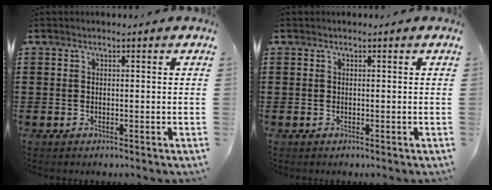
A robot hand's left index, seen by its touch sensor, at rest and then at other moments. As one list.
[{"total": 0.0}]